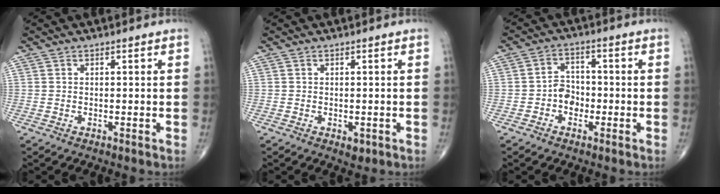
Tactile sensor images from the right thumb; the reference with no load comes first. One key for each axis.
{"total": 1.5, "fx": -0.6, "fy": 0.9, "fz": 1.0, "tx": -0.006, "ty": -0.002, "tz": -0.005}
{"total": 4.2, "fx": -1.4, "fy": 3.3, "fz": 2.2, "tx": -0.016, "ty": 0.018, "tz": -0.032}